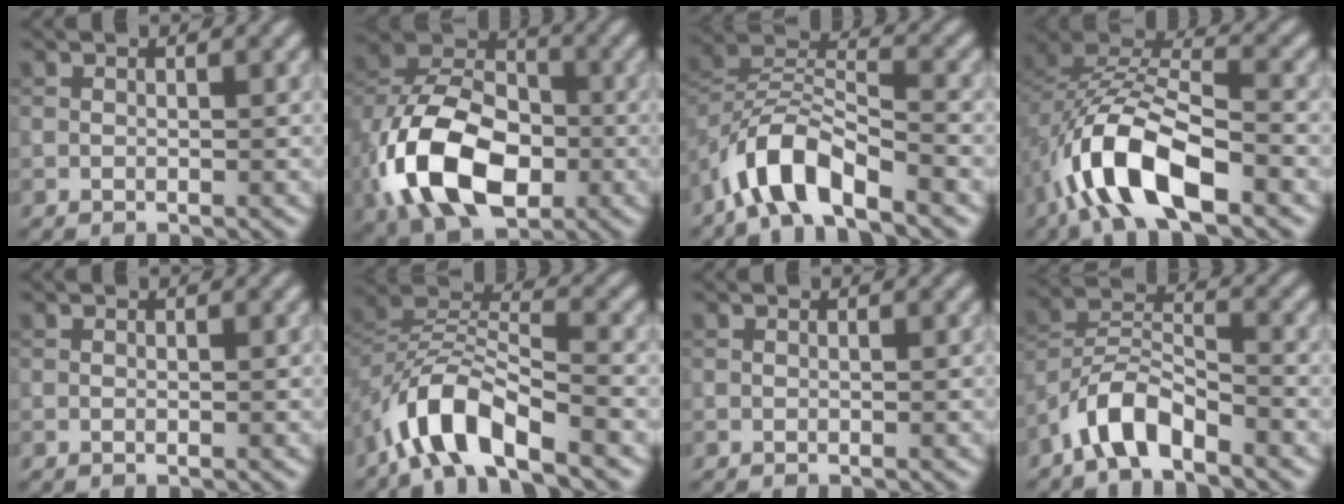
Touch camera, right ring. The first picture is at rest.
{"total": 13.5, "force": [-4.5, 8.7, 9.2], "torque": [-0.195, -0.009, -0.093]}
{"total": 6.9, "force": [-4.8, 2.4, 4.3], "torque": [-0.073, 0.005, -0.097]}
{"total": 10.3, "force": [-5.1, 4.4, 7.8], "torque": [-0.150, 0.013, -0.102]}
{"total": 0.0}
{"total": 7.7, "force": [-5.0, 2.9, 5.0], "torque": [-0.086, 0.005, -0.101]}
{"total": 0.0}
{"total": 5.2, "force": [-3.9, 1.6, 3.0], "torque": [-0.052, 0.008, -0.081]}